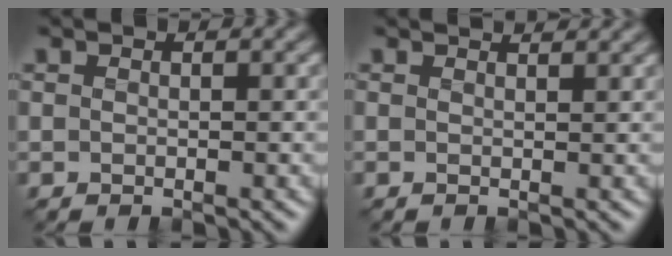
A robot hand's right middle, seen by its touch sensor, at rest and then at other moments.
{"total": 1.9, "force": [1.8, 0.3, 0.6], "torque": [-0.009, -0.001, 0.016]}